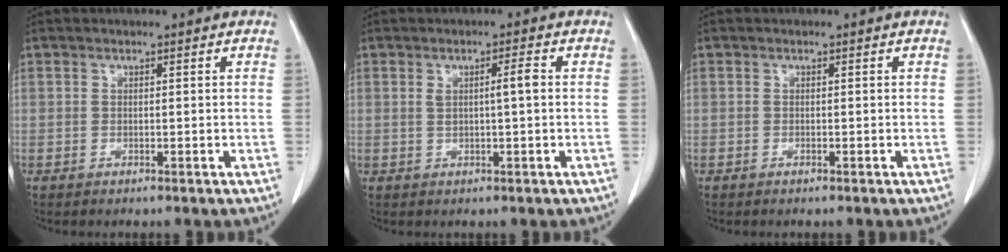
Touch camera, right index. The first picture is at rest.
{"total": 2.7, "force": [0.4, 0.1, 2.7], "torque": [-0.046, 0.001, 0.008]}
{"total": 0.0}